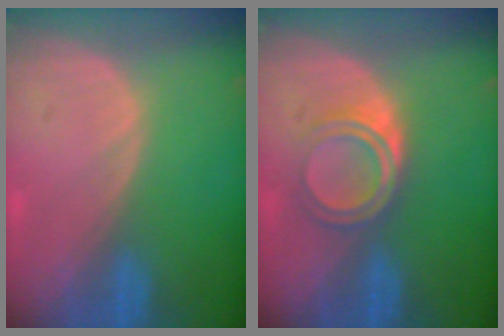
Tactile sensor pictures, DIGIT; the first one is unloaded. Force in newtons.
{"total": 5.2, "press": 4.4, "slide": 2.7}